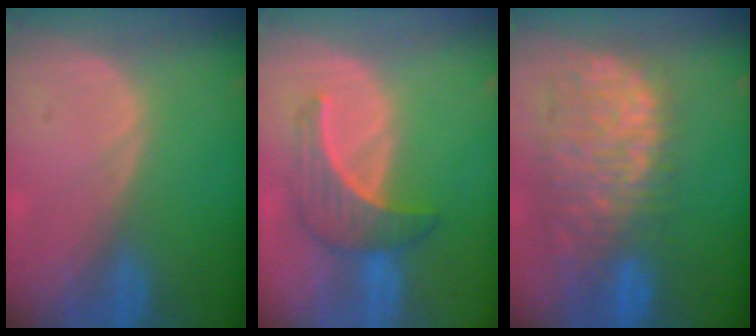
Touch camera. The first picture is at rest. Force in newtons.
{"total": 5.7, "press": 5.6, "slide": 0.9}
{"total": 12.6, "press": 10.3, "slide": 7.2}